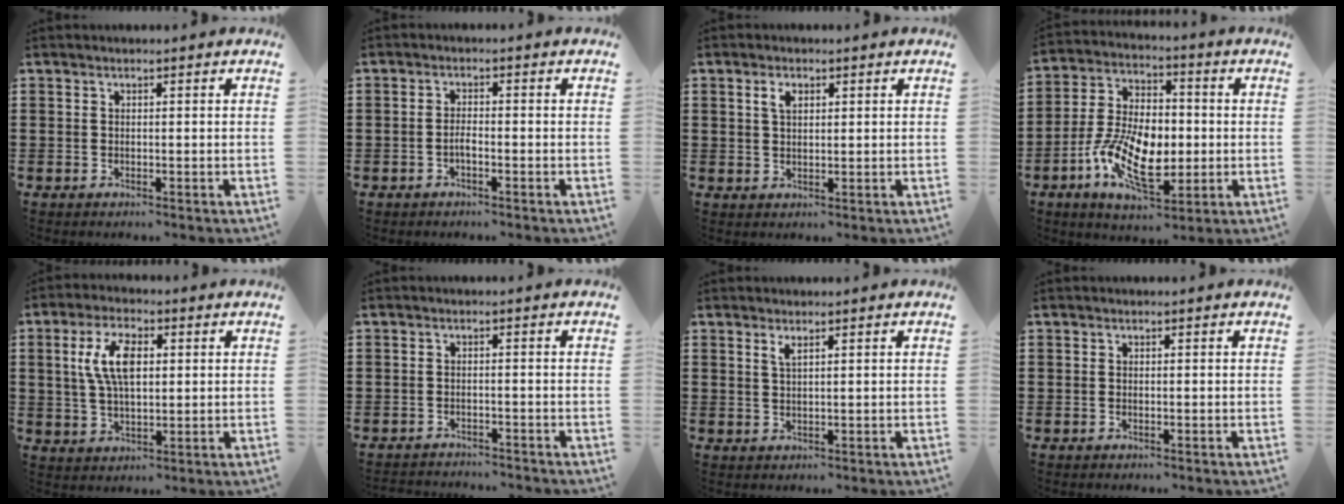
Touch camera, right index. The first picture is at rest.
{"total": 1.6, "force": [-0.8, 0.3, 1.3], "torque": [-0.025, 0.000, -0.014]}
{"total": 2.2, "force": [1.1, 1.2, 1.6], "torque": [-0.035, 0.005, 0.019]}
{"total": 11.8, "force": [-2.8, 6.5, 9.4], "torque": [-0.215, 0.001, -0.054]}
{"total": 7.9, "force": [1.7, 3.6, 6.8], "torque": [-0.147, 0.011, 0.025]}
{"total": 1.7, "force": [-1.7, 0.0, -0.1], "torque": [-0.003, 0.000, -0.037]}
{"total": 1.5, "force": [1.0, 0.3, 1.1], "torque": [-0.023, 0.001, 0.018]}
{"total": 0.0}